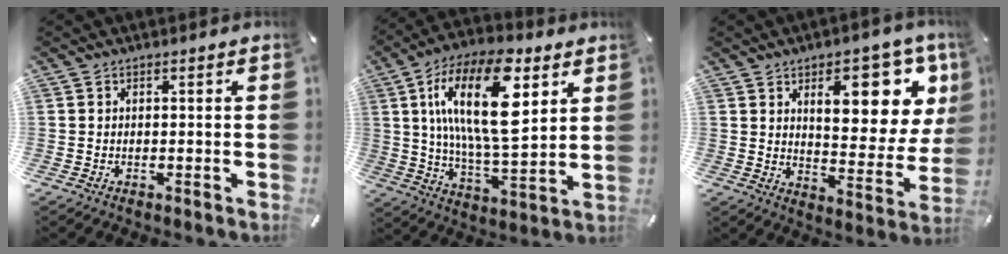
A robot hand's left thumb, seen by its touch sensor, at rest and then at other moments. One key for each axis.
{"total": 21.8, "fx": 8.0, "fy": 8.9, "fz": 18.3, "tx": -0.359, "ty": -0.021, "tz": 0.120}
{"total": 16.6, "fx": 8.5, "fy": 7.5, "fz": 12.1, "tx": -0.149, "ty": -0.049, "tz": 0.135}